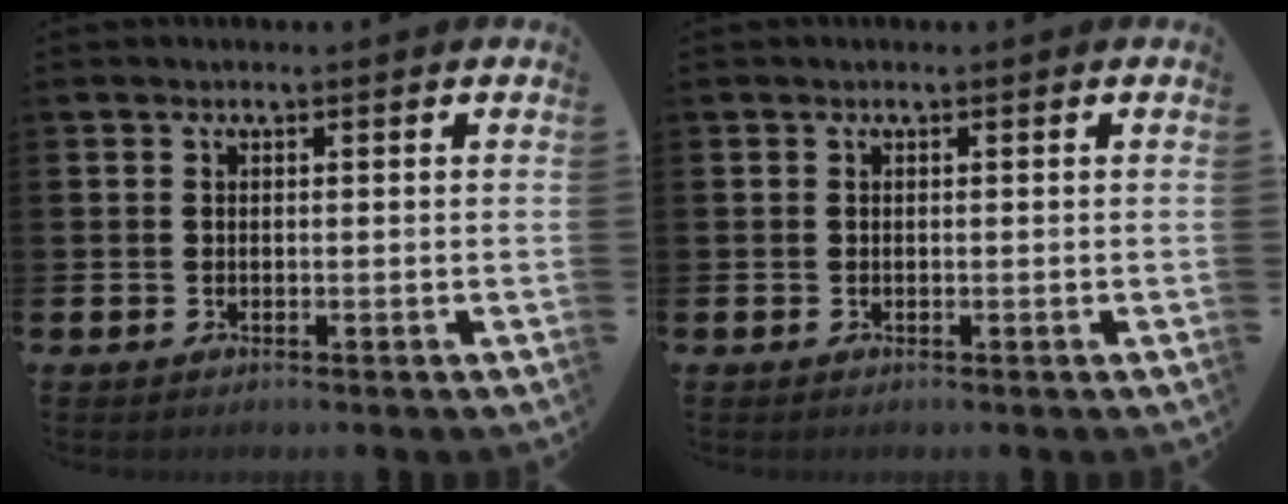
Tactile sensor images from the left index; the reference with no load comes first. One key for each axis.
{"total": 0.0}